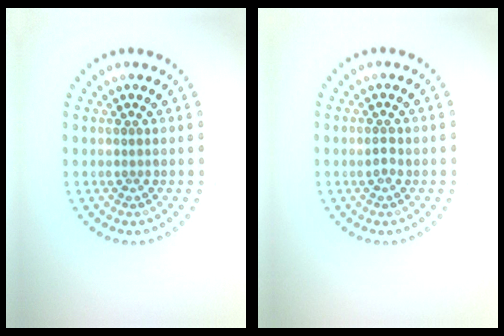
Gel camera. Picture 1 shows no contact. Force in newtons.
{"total": 1.0, "press": 1.0, "slide": 0.2}